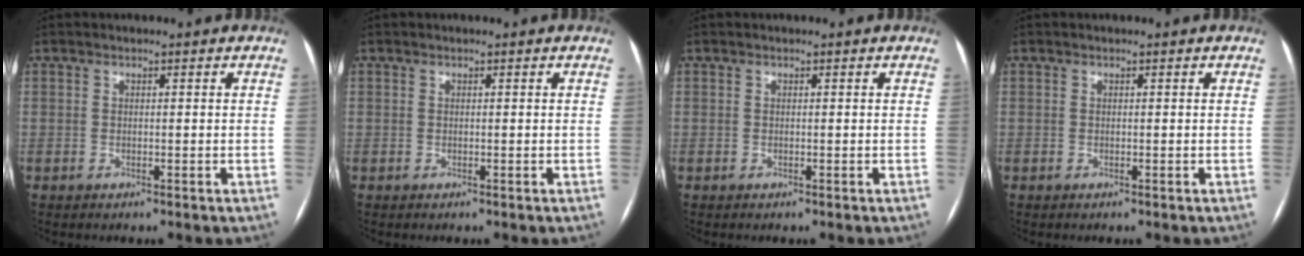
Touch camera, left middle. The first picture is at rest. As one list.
[{"total": 0.0}, {"total": 0.0}, {"total": 0.0}]